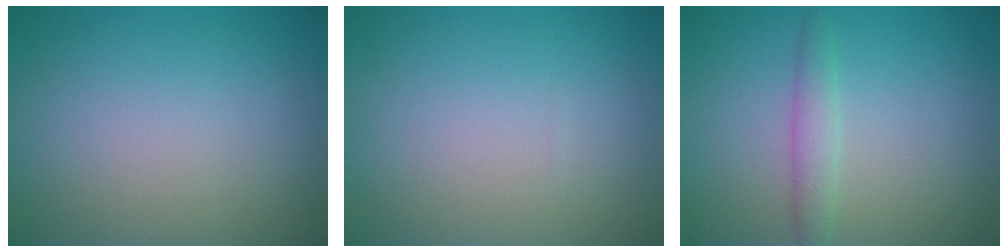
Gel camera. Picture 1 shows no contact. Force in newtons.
{"total": 0.0}
{"total": 1.8, "press": 1.8, "slide": 0.1}